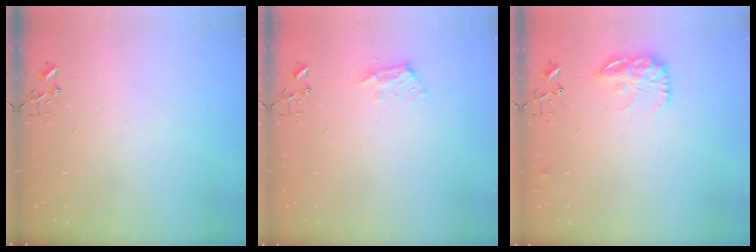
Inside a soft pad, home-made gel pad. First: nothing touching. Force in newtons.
{"total": 9.0, "press": 8.9, "slide": 1.1}
{"total": 12.1, "press": 12.1, "slide": 0.5}